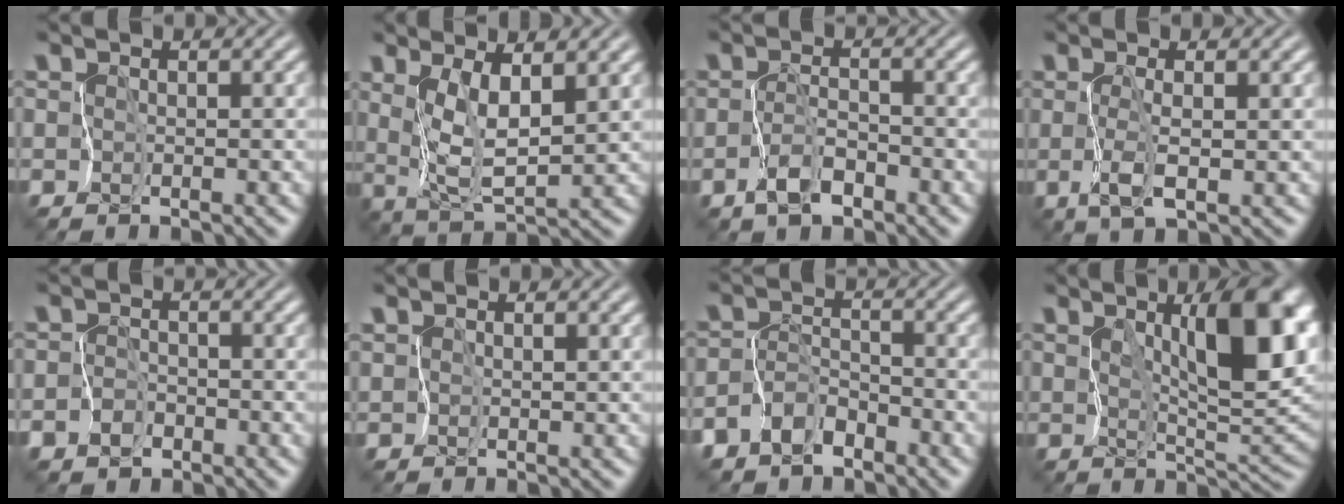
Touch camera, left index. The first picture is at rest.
{"total": 3.7, "force": [2.2, 0.4, 2.9], "torque": [-0.067, -0.006, 0.052]}
{"total": 2.0, "force": [-1.3, 0.8, 1.3], "torque": [-0.026, 0.010, -0.026]}
{"total": 1.8, "force": [0.2, 0.0, 1.8], "torque": [-0.048, 0.002, 0.008]}
{"total": 1.9, "force": [-0.9, 1.6, 0.3], "torque": [0.013, 0.005, -0.020]}
{"total": 0.9, "force": [0.8, 0.1, -0.2], "torque": [0.005, 0.005, 0.019]}
{"total": 2.9, "force": [-2.2, 1.6, 0.8], "torque": [-0.016, 0.006, -0.044]}
{"total": 9.3, "force": [3.3, 2.8, 8.2], "torque": [-0.120, 0.008, 0.060]}